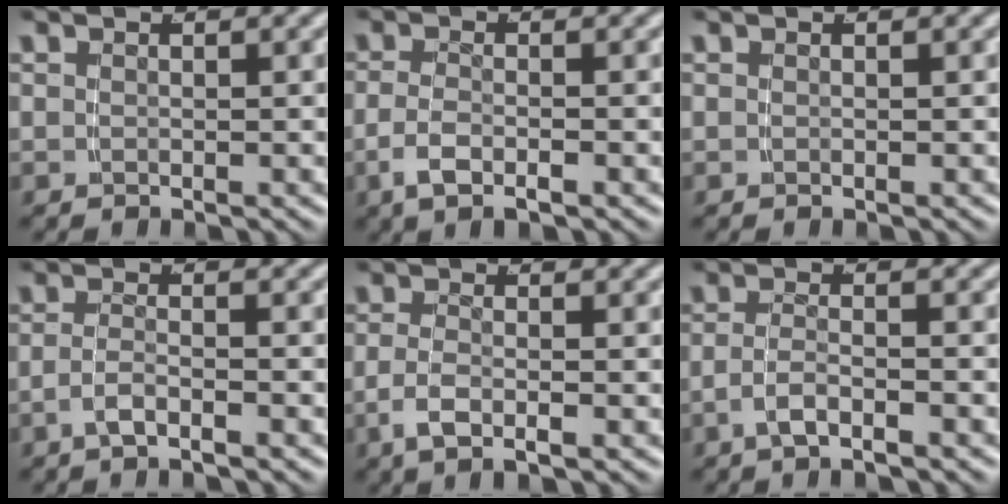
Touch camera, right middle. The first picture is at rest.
{"total": 2.4, "force": [-1.4, 0.6, 1.9], "torque": [-0.043, -0.010, -0.019]}
{"total": 0.0}
{"total": 1.9, "force": [-1.5, -0.1, 1.3], "torque": [-0.024, -0.011, -0.023]}
{"total": 2.3, "force": [-1.2, 0.3, 1.9], "torque": [-0.047, -0.012, -0.015]}
{"total": 2.2, "force": [-1.6, 0.2, 1.5], "torque": [-0.030, -0.011, -0.024]}